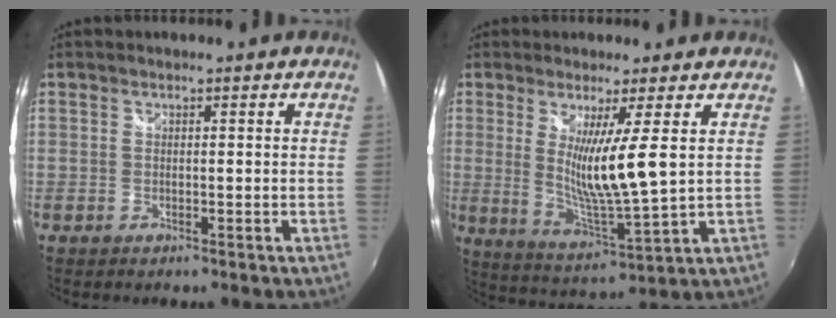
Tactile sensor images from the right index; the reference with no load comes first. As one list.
[{"total": 9.9, "force": [2.3, -0.8, 9.6], "torque": [-0.169, -0.031, 0.047]}]